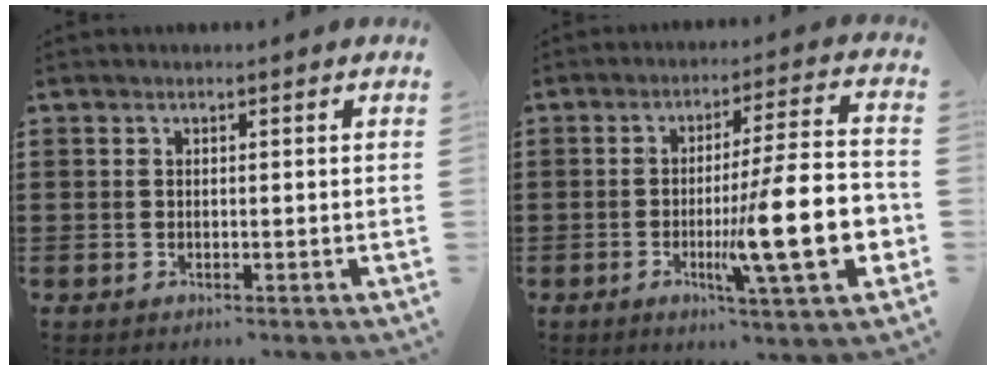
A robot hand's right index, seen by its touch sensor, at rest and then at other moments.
{"total": 16.4, "force": [-3.7, 2.5, 15.7], "torque": [-0.243, -0.015, -0.060]}